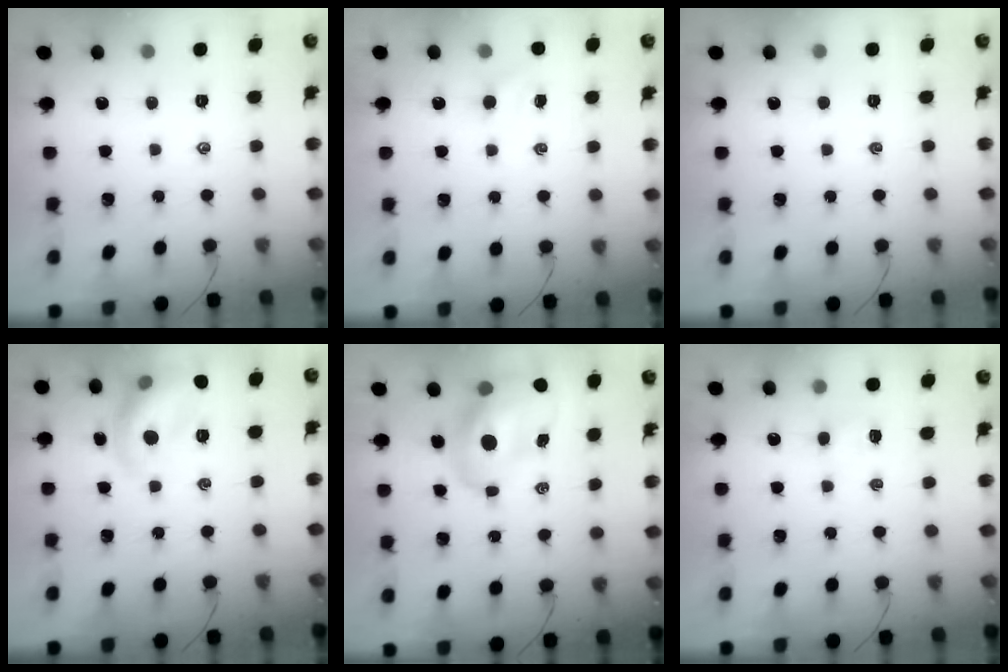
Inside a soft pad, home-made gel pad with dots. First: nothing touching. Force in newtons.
{"total": 2.7, "press": 2.6, "slide": 0.8}
{"total": 0.0}
{"total": 12.6, "press": 12.6, "slide": 0.9}
{"total": 13.2, "press": 12.7, "slide": 3.7}
{"total": 2.6, "press": 2.5, "slide": 0.9}